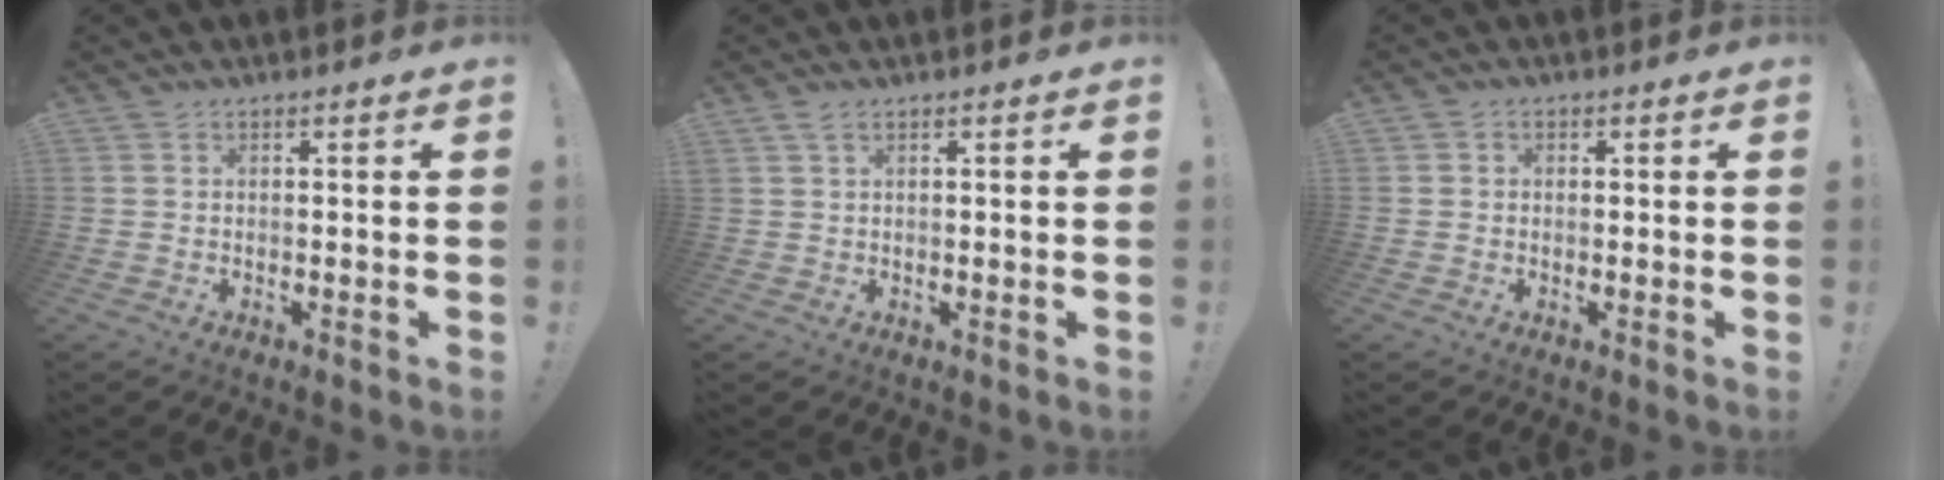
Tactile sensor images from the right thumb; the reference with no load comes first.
{"total": 1.9, "force": [1.2, 0.4, 1.4], "torque": [-0.029, 0.001, 0.021]}
{"total": 1.1, "force": [-0.2, 0.9, 0.4], "torque": [0.000, 0.001, -0.006]}